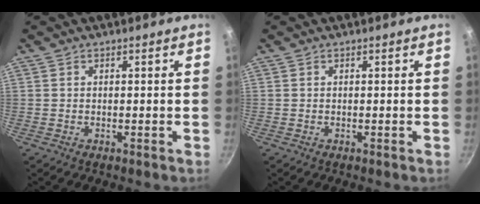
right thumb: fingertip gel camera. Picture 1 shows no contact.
{"total": 0.0}